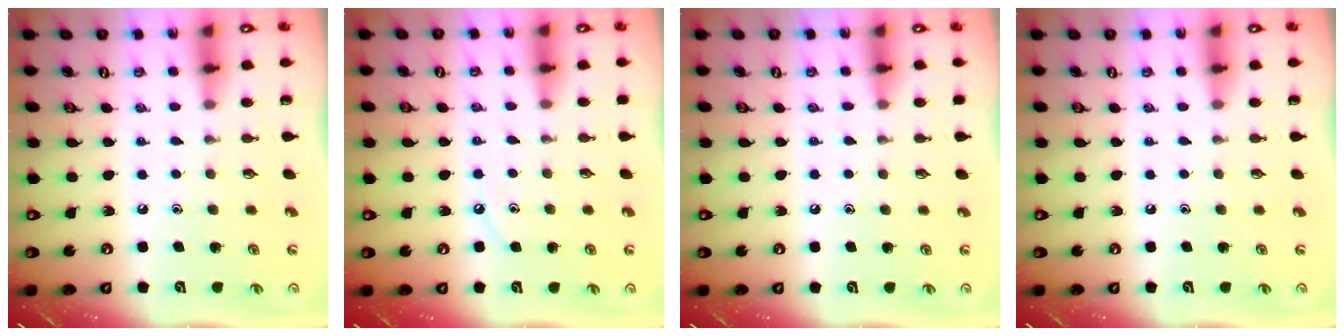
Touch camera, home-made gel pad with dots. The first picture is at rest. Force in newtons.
{"total": 4.6, "press": 4.5, "slide": 0.6}
{"total": 4.6, "press": 4.6, "slide": 0.5}
{"total": 0.0}